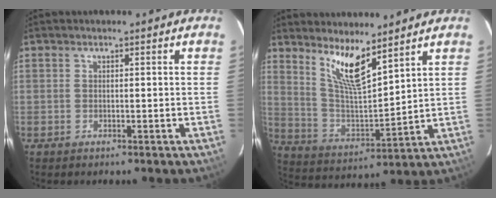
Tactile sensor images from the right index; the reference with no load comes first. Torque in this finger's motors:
{"motor_torque": [0.26, 0.25, 0.32, 0.09]}